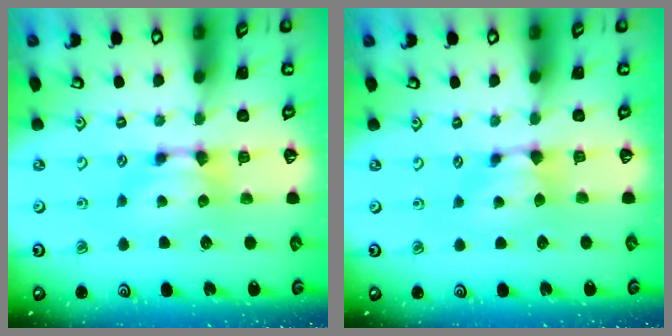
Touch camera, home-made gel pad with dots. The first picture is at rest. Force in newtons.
{"total": 0.9, "press": 0.7, "slide": 0.6}